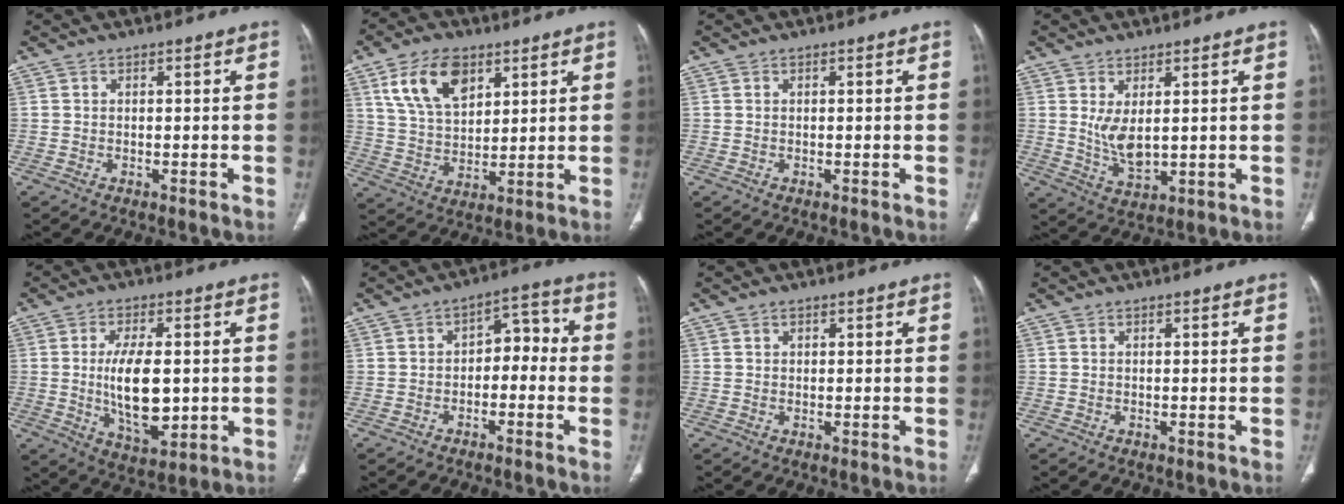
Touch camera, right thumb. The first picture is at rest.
{"total": 12.4, "force": [6.2, 7.4, 7.9], "torque": [-0.120, -0.021, 0.124]}
{"total": 0.0}
{"total": 6.0, "force": [1.3, 2.7, 5.1], "torque": [-0.093, -0.023, 0.038]}
{"total": 12.5, "force": [-0.2, 6.0, 11.0], "torque": [-0.177, -0.017, 0.007]}
{"total": 9.1, "force": [-1.7, 5.9, 6.7], "torque": [-0.053, 0.051, -0.038]}
{"total": 0.7, "force": [0.3, 0.5, 0.2], "torque": [0.000, -0.001, 0.006]}
{"total": 0.0}